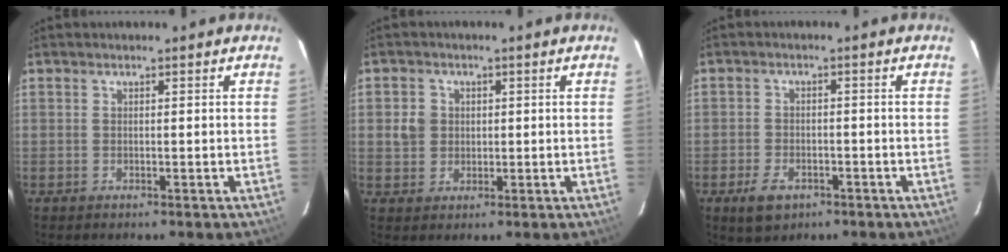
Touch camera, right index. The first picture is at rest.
{"total": 3.9, "force": [0.3, 3.7, 1.0], "torque": [-0.015, 0.015, 0.008]}
{"total": 5.7, "force": [-3.3, 3.5, 3.1], "torque": [-0.079, -0.004, -0.051]}